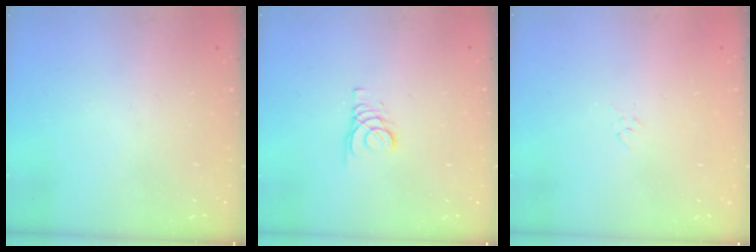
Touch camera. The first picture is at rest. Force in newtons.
{"total": 1.8, "press": 1.8, "slide": 0.2}
{"total": 2.9, "press": 2.9, "slide": 0.6}